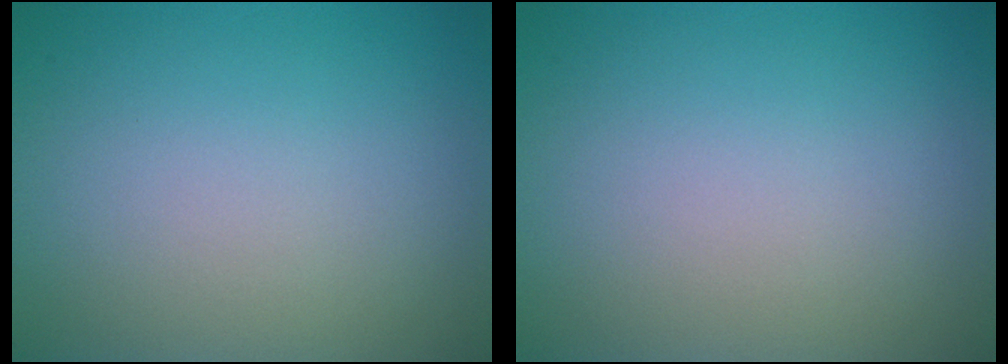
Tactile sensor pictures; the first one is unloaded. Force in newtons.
{"total": 0.0}